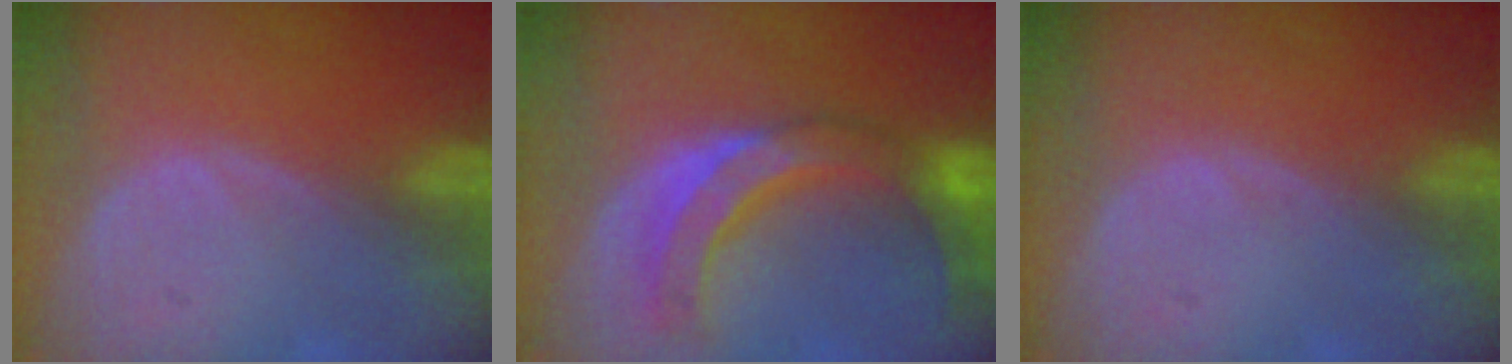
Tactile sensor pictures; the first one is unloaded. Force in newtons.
{"total": 10.1, "press": 9.5, "slide": 3.4}
{"total": 0.0}